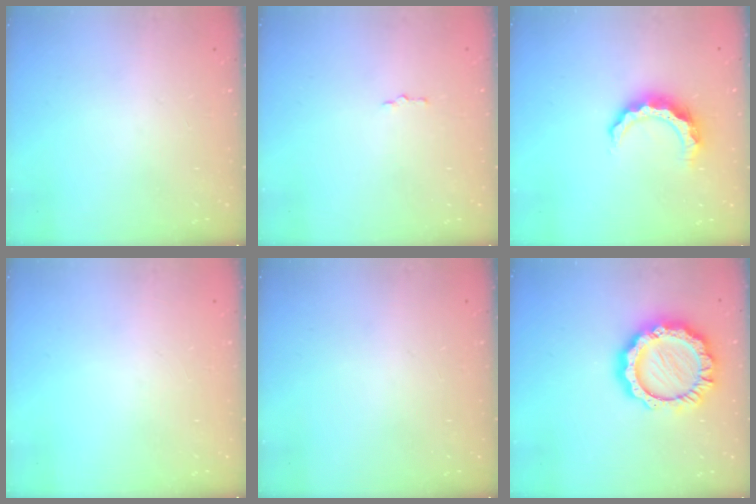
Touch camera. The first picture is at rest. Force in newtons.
{"total": 1.5, "press": 1.5, "slide": 0.2}
{"total": 8.4, "press": 8.3, "slide": 0.8}
{"total": 0.0}
{"total": 0.0}
{"total": 17.0, "press": 16.9, "slide": 1.4}